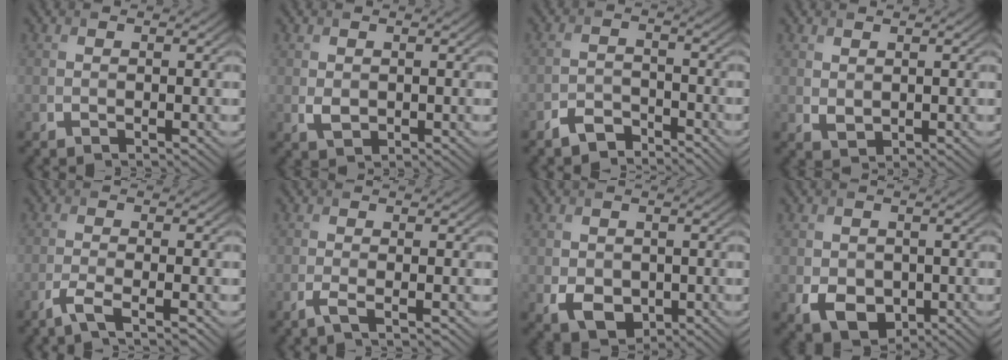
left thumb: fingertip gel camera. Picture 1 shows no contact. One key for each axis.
{"total": 1.6, "fx": 0.1, "fy": 1.2, "fz": 1.0, "tx": -0.023, "ty": -0.005, "tz": 0.007}
{"total": 3.6, "fx": -3.1, "fy": 1.4, "fz": 1.1, "tx": -0.020, "ty": 0.001, "tz": -0.068}
{"total": 1.5, "fx": 0.8, "fy": 1.0, "fz": 0.8, "tx": -0.019, "ty": -0.005, "tz": 0.020}
{"total": 3.3, "fx": -2.1, "fy": 0.6, "fz": 2.5, "tx": -0.044, "ty": 0.002, "tz": -0.059}
{"total": 1.9, "fx": -1.0, "fy": 0.2, "fz": 1.6, "tx": -0.034, "ty": 0.001, "tz": -0.029}
{"total": 4.0, "fx": -0.8, "fy": 3.2, "fz": 2.3, "tx": -0.051, "ty": -0.016, "tz": -0.010}
{"total": 4.7, "fx": -1.2, "fy": 3.7, "fz": 2.7, "tx": -0.057, "ty": -0.016, "tz": -0.019}